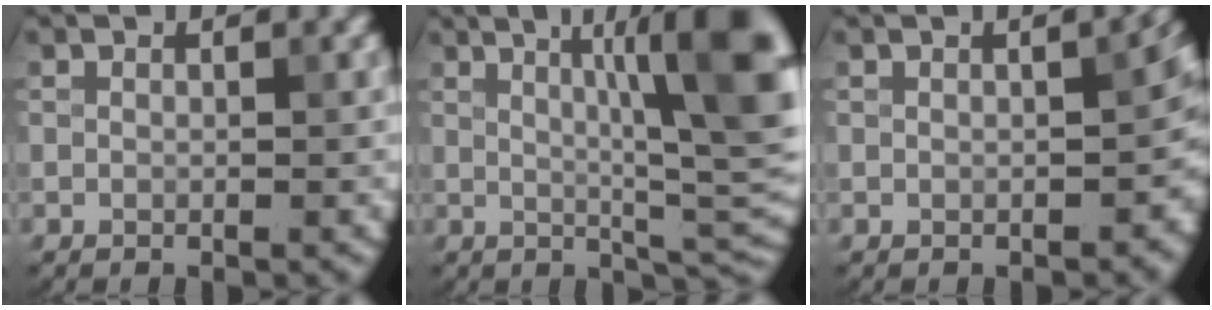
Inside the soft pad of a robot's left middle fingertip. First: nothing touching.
{"total": 11.6, "force": [3.1, 2.9, 10.8], "torque": [-0.115, 0.013, 0.049]}
{"total": 3.9, "force": [-0.3, 2.0, 3.3], "torque": [-0.029, 0.007, 0.005]}